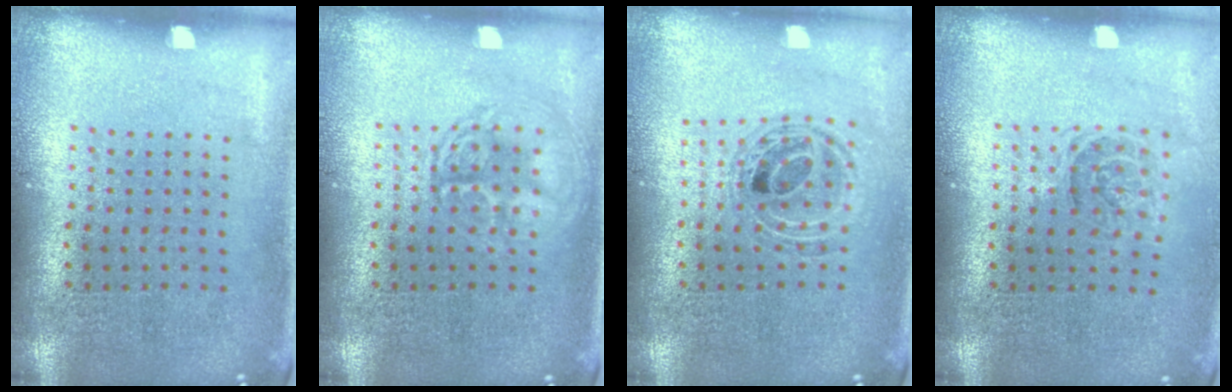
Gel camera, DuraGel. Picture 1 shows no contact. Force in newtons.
{"total": 2.6, "press": 2.6, "slide": 0.4}
{"total": 0.5, "press": 0.5, "slide": 0.1}
{"total": 1.1, "press": 1.0, "slide": 0.5}